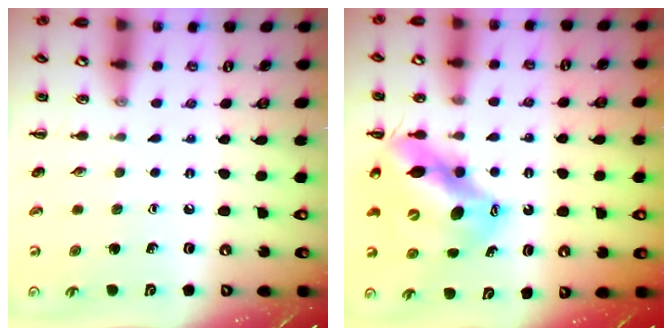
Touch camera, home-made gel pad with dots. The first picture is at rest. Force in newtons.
{"total": 13.8, "press": 13.4, "slide": 3.5}